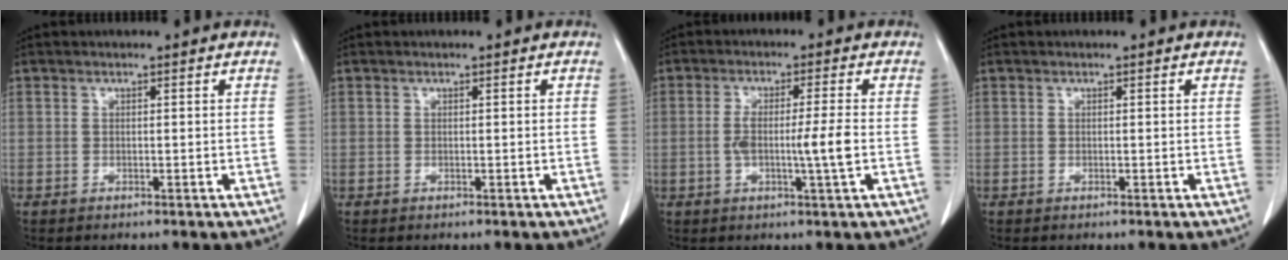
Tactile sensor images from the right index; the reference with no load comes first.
{"total": 0.0}
{"total": 5.9, "force": [-1.0, -0.4, 5.9], "torque": [-0.109, -0.002, -0.016]}
{"total": 0.0}